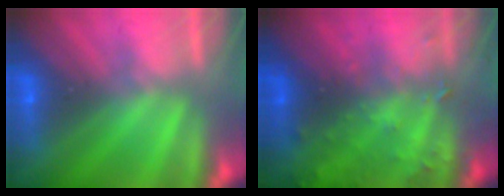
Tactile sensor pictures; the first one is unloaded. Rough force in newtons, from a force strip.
{"total": 7.7}